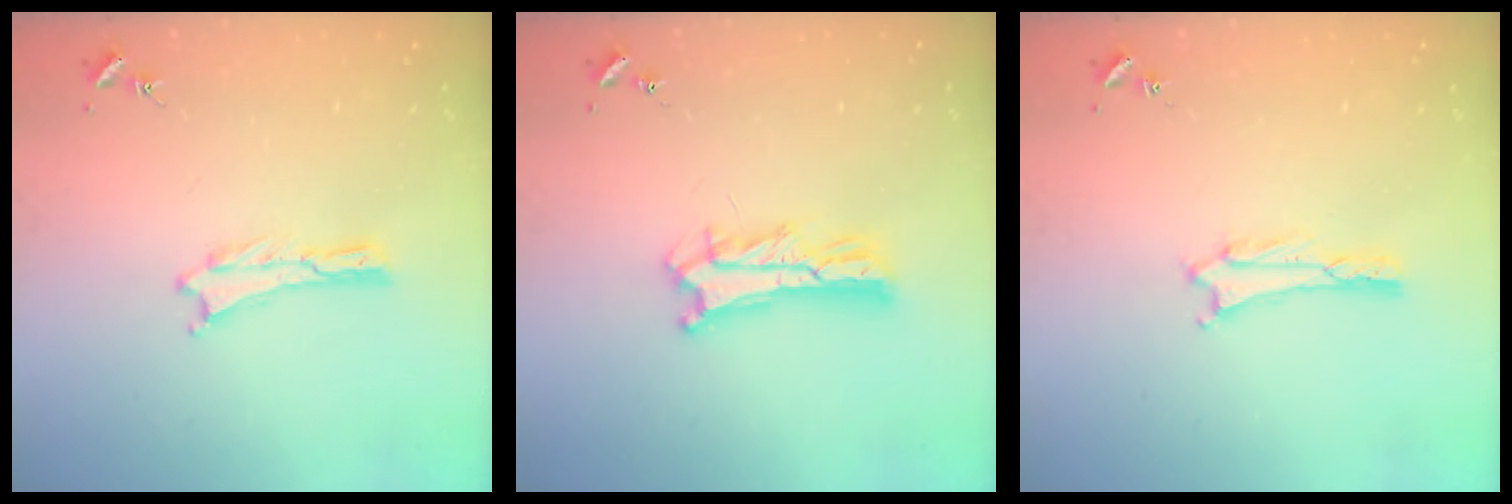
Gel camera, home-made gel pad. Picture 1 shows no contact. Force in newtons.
{"total": 5.2, "press": 5.2, "slide": 0.5}
{"total": 1.6, "press": 1.6, "slide": 0.2}